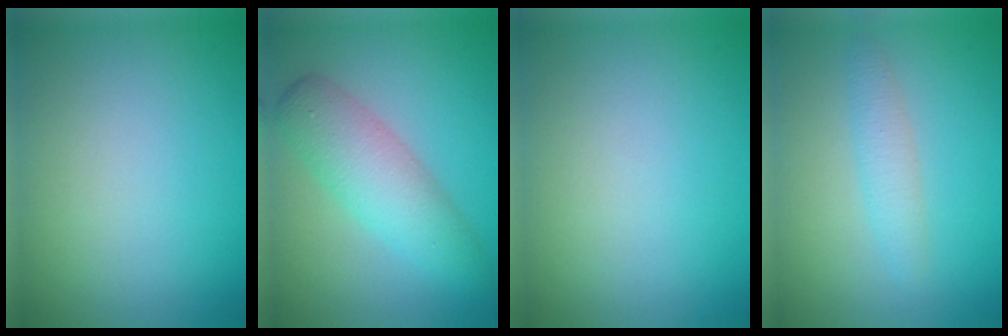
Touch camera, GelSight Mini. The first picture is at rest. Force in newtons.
{"total": 4.9, "press": 4.9, "slide": 0.0}
{"total": 0.0}
{"total": 1.9, "press": 1.9, "slide": 0.1}